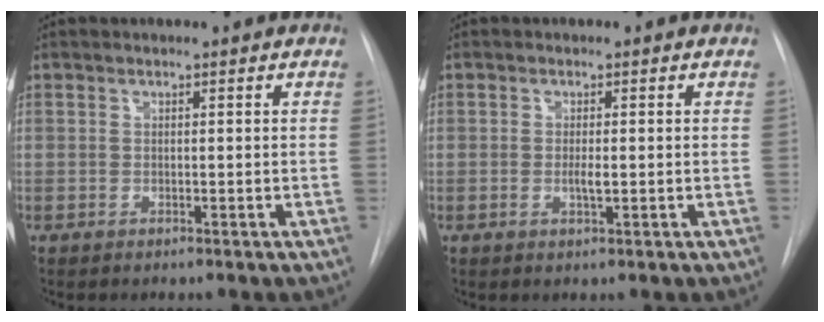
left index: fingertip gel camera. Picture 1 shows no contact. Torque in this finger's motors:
{"motor_torque": [0.39, 0.15, 0.04, 0.03]}